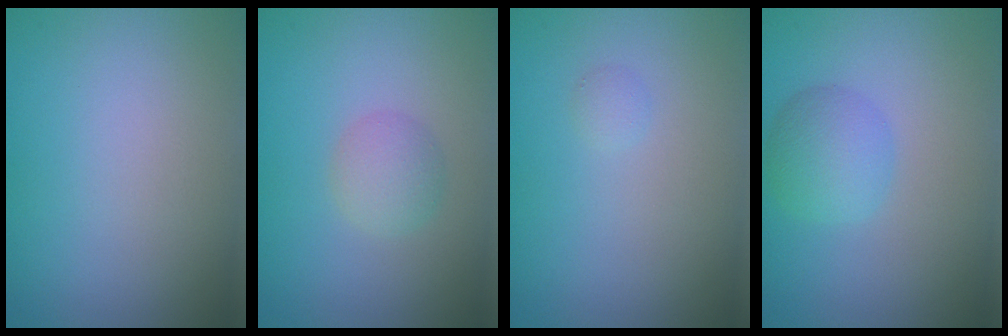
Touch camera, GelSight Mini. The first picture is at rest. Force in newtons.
{"total": 2.0, "press": 2.0, "slide": 0.0}
{"total": 0.6, "press": 0.6, "slide": 0.1}
{"total": 2.9, "press": 2.9, "slide": 0.2}